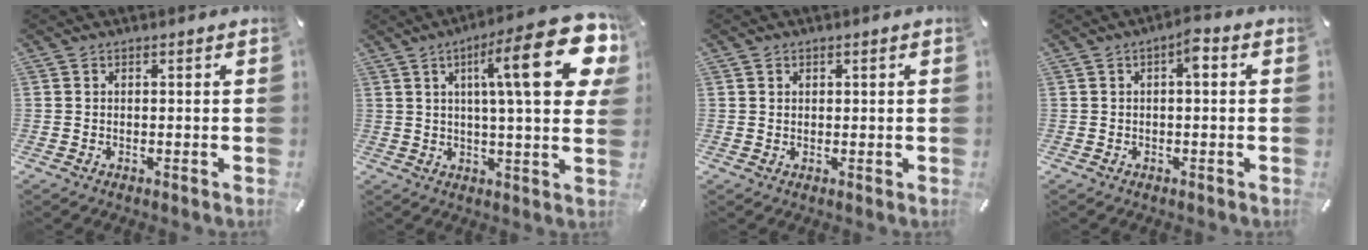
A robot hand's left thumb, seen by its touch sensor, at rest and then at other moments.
{"total": 23.5, "force": [8.0, 5.3, 21.5], "torque": [-0.317, -0.034, 0.108]}
{"total": 1.2, "force": [0.4, 1.1, 0.0], "torque": [-0.001, 0.005, 0.006]}
{"total": 3.4, "force": [0.4, 1.2, 3.1], "torque": [-0.049, 0.007, -0.001]}